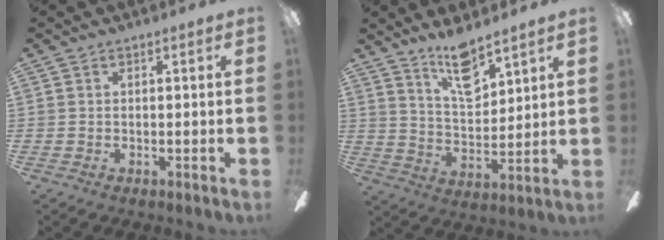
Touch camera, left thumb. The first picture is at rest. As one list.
[{"total": 11.2, "force": [8.8, 3.6, 5.9], "torque": [-0.099, -0.051, 0.155]}]